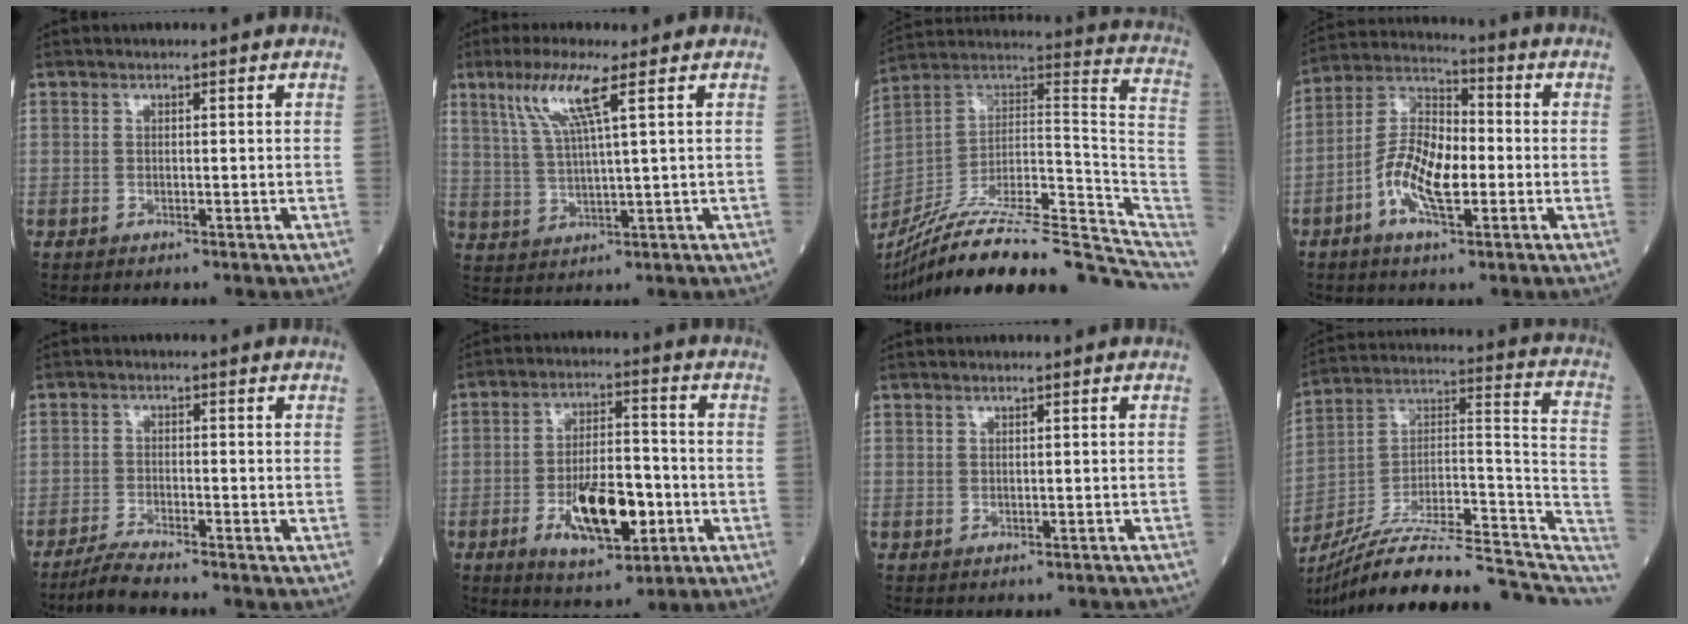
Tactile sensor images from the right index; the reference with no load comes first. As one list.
[{"total": 7.8, "force": [3.9, -0.2, 6.8], "torque": [-0.144, 0.004, 0.083]}, {"total": 28.4, "force": [-23.5, 4.6, 15.2], "torque": [-0.175, 0.019, -0.360]}, {"total": 11.3, "force": [-2.9, 4.4, 10.0], "torque": [-0.202, 0.015, -0.061]}, {"total": 4.6, "force": [-4.1, -0.3, 1.9], "torque": [-0.040, -0.015, -0.080]}, {"total": 12.1, "force": [-4.0, 4.2, 10.6], "torque": [-0.188, -0.002, -0.063]}, {"total": 6.0, "force": [-5.5, 2.2, 0.9], "torque": [-0.005, 0.012, -0.052]}, {"total": 24.9, "force": [-21.8, 3.6, 11.5], "torque": [-0.140, 0.034, -0.340]}]